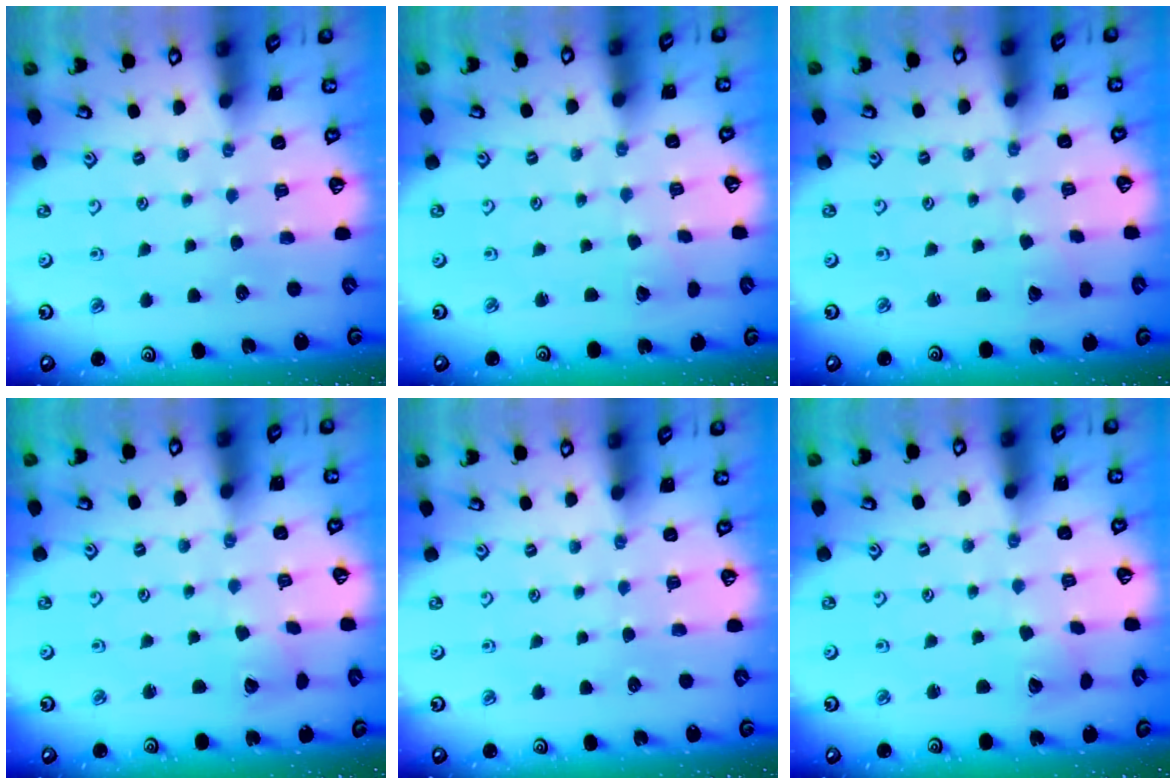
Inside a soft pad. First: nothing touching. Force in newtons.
{"total": 1.9, "press": 1.9, "slide": 0.0}
{"total": 1.2, "press": 1.2, "slide": 0.0}
{"total": 2.8, "press": 2.8, "slide": 0.4}
{"total": 0.0}
{"total": 2.8, "press": 2.8, "slide": 0.4}